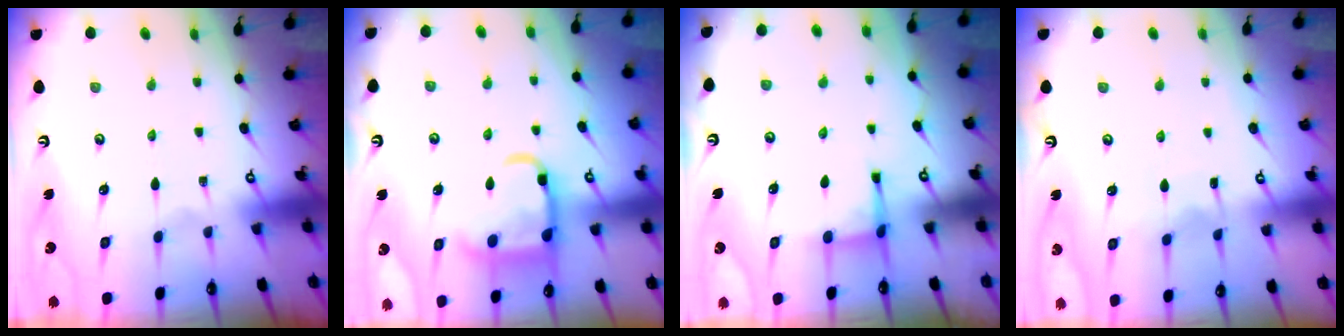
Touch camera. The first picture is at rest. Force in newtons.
{"total": 12.5, "press": 12.5, "slide": 1.2}
{"total": 2.9, "press": 2.8, "slide": 0.7}
{"total": 4.8, "press": 4.8, "slide": 0.6}